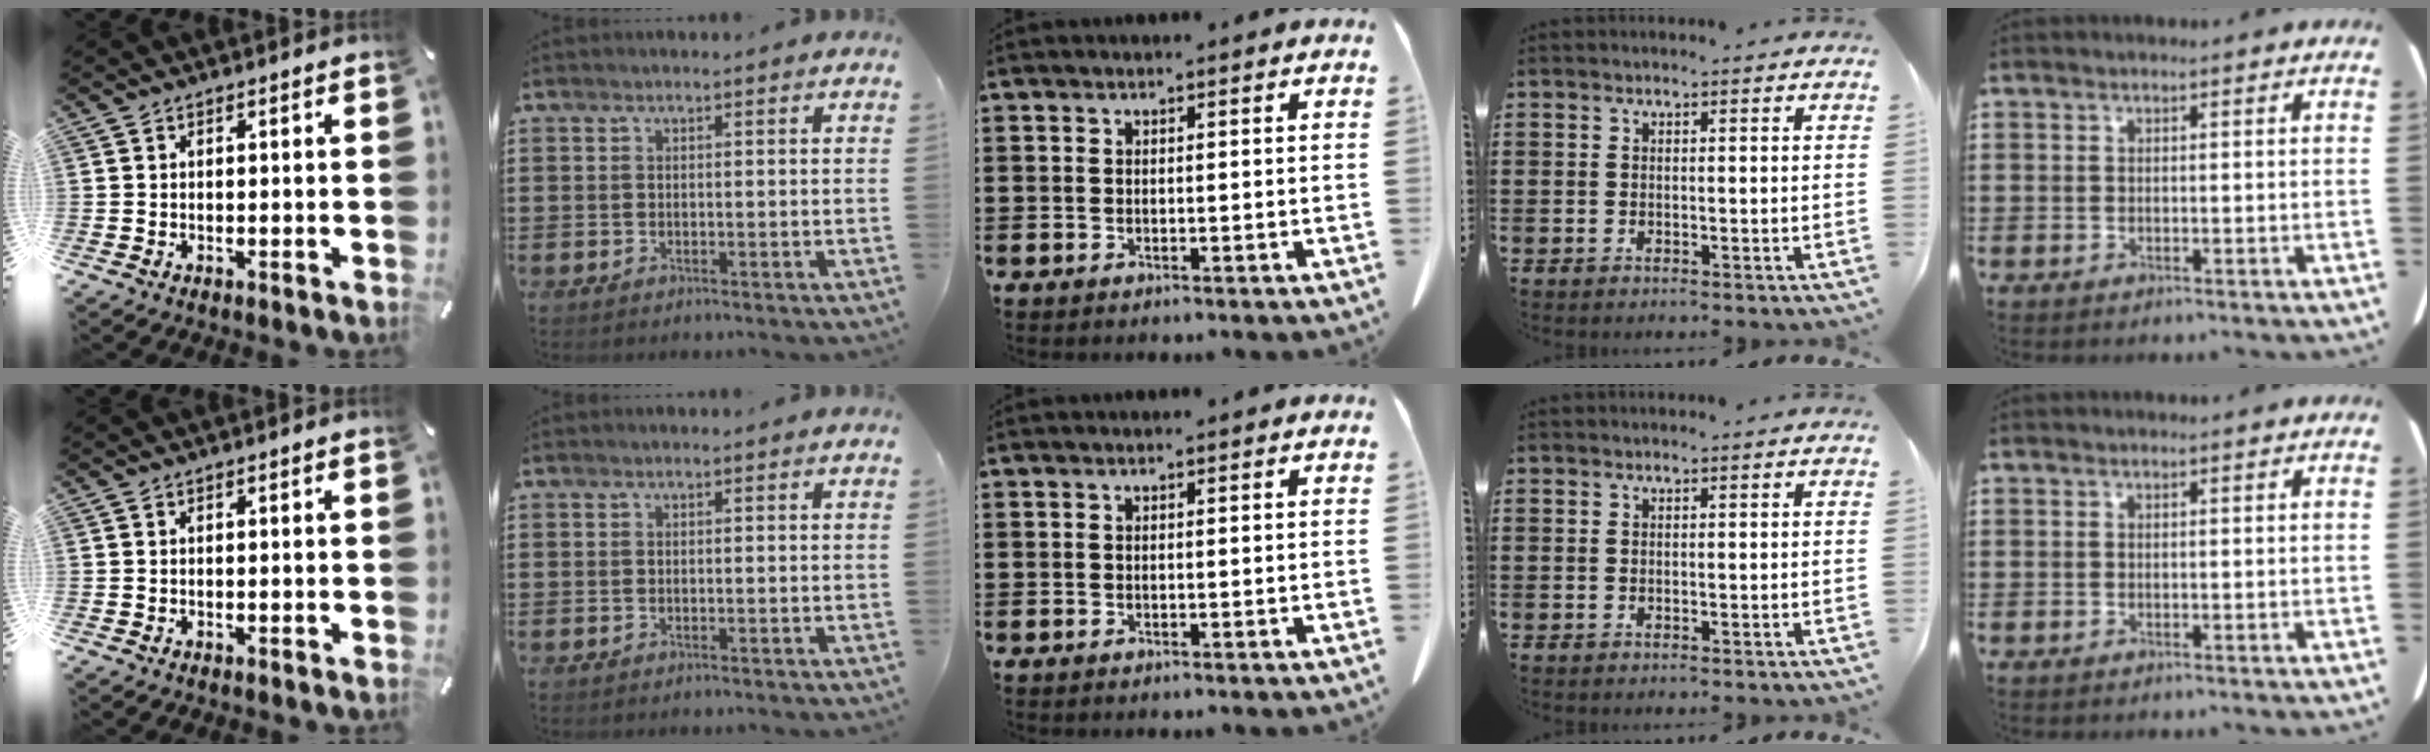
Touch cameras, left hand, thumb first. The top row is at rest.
{}